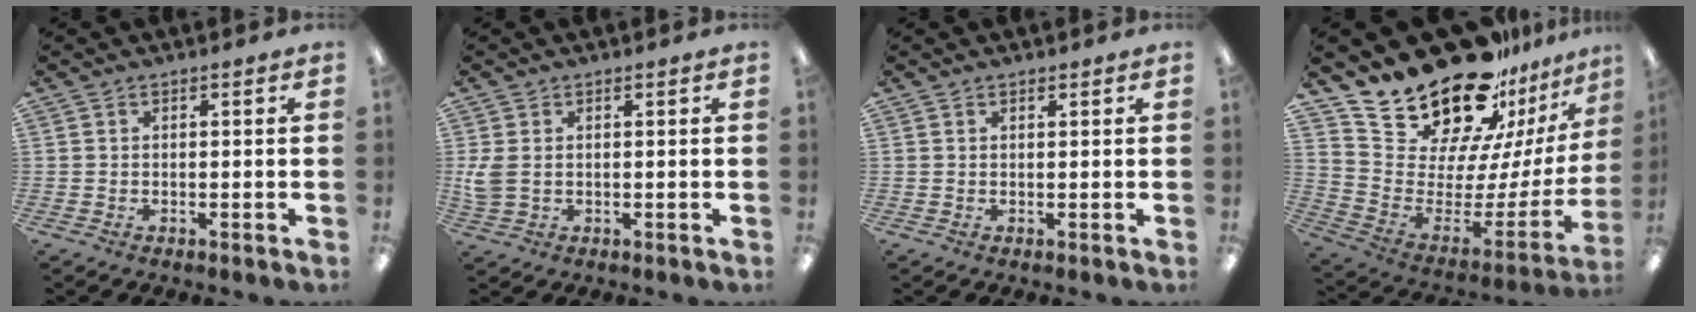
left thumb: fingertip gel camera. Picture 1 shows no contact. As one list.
[{"total": 4.1, "force": [0.5, 2.8, 2.9], "torque": [-0.063, -0.002, 0.005]}, {"total": 0.6, "force": [0.5, 0.1, 0.1], "torque": [-0.003, 0.000, 0.010]}, {"total": 24.9, "force": [20.6, 10.4, 9.5], "torque": [-0.169, -0.165, 0.379]}]